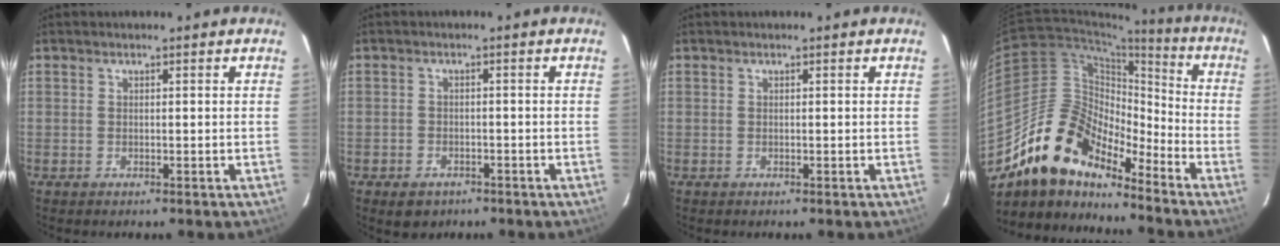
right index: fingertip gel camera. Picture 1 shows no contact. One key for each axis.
{"total": 4.2, "fx": -2.6, "fy": 3.0, "fz": 1.2, "tx": -0.033, "ty": 0.001, "tz": -0.035}
{"total": 0.0}
{"total": 16.1, "fx": -12.9, "fy": 6.8, "fz": 6.8, "tx": -0.128, "ty": 0.015, "tz": -0.245}